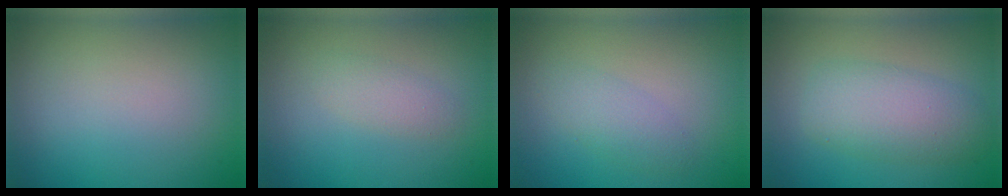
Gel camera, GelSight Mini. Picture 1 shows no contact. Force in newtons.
{"total": 1.7, "press": 1.7, "slide": 0.1}
{"total": 2.0, "press": 2.0, "slide": 0.0}
{"total": 4.4, "press": 4.4, "slide": 0.0}